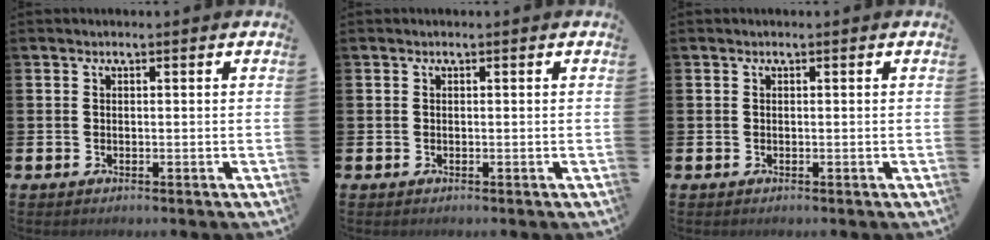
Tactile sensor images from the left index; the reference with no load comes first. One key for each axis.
{"total": 0.0}
{"total": 0.0}